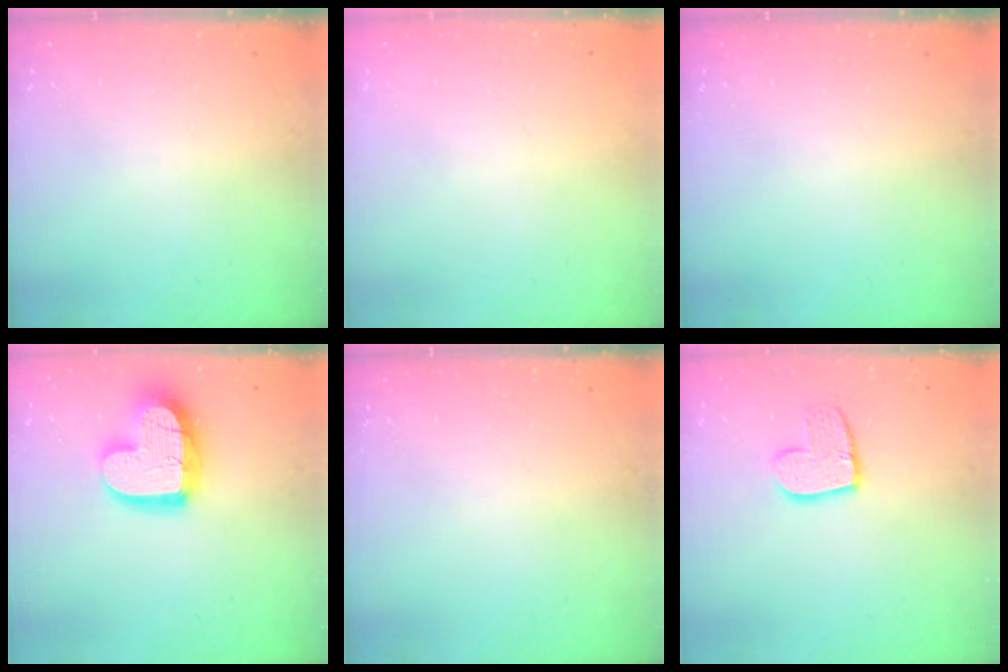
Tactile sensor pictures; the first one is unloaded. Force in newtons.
{"total": 0.0}
{"total": 0.0}
{"total": 18.3, "press": 18.2, "slide": 1.9}
{"total": 0.0}
{"total": 10.5, "press": 10.5, "slide": 0.8}